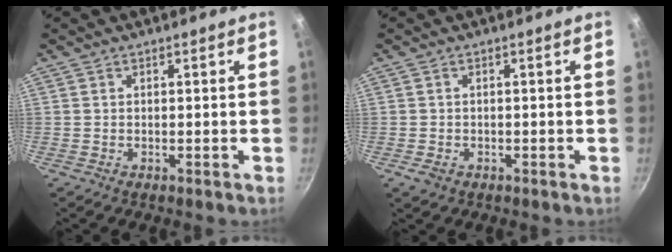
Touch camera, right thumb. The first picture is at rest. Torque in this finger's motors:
{"motor_torque": [0.23, 0.53, -0.11, 0.10, 0.00]}